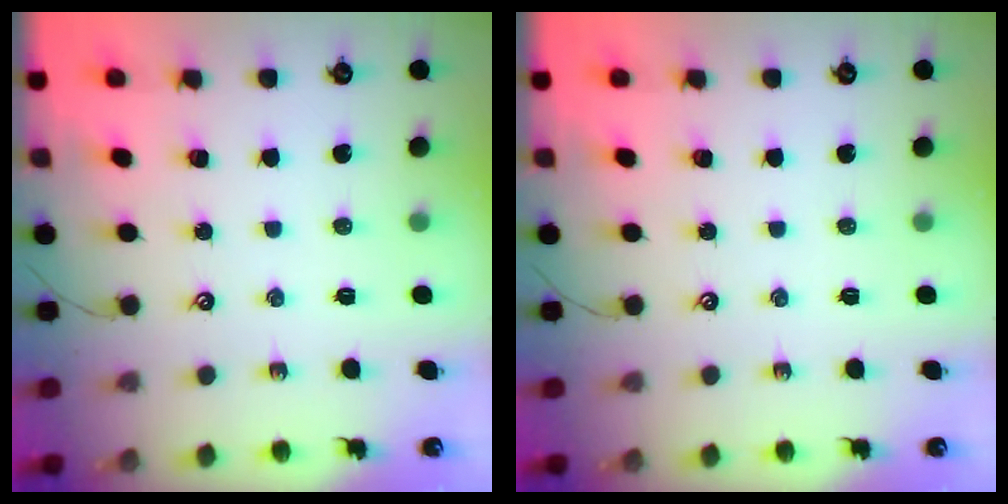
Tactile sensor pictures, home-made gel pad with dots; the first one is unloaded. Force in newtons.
{"total": 0.0}